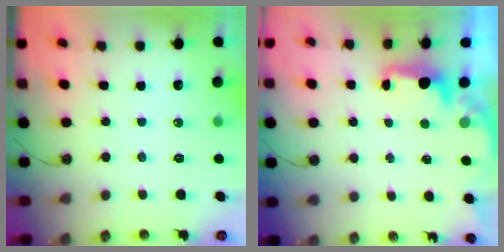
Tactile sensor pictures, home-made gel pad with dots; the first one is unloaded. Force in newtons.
{"total": 2.5, "press": 2.3, "slide": 0.8}